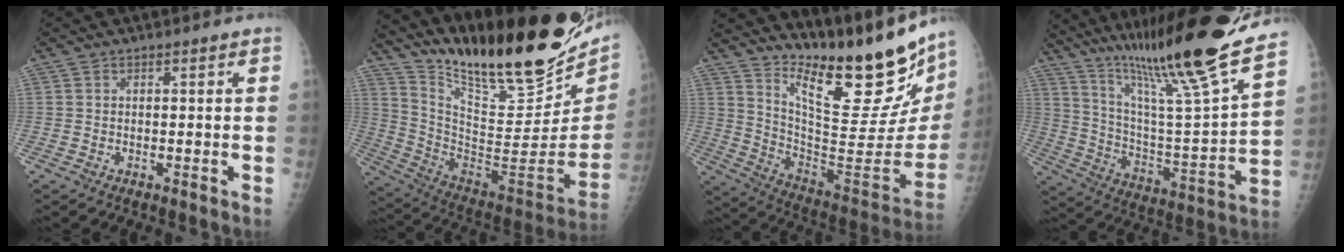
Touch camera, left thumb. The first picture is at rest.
{"total": 33.2, "force": [24.2, 9.3, 20.7], "torque": [-0.305, -0.110, 0.378]}
{"total": 27.5, "force": [21.6, 6.0, 16.0], "torque": [-0.209, -0.155, 0.322]}
{"total": 27.3, "force": [21.1, 1.5, 17.4], "torque": [-0.271, -0.101, 0.345]}